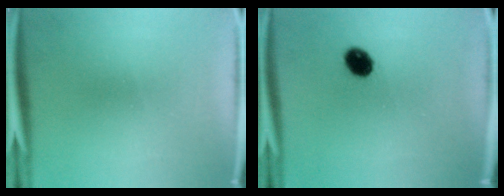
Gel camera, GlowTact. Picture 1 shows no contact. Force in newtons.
{"total": 5.6}